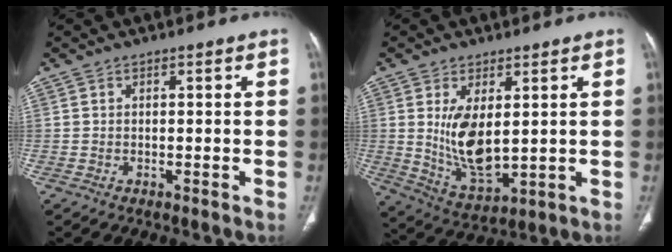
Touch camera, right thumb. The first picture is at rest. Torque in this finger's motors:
{"motor_torque": [-0.64, 1.31, 0.89, 0.57, 0.09]}